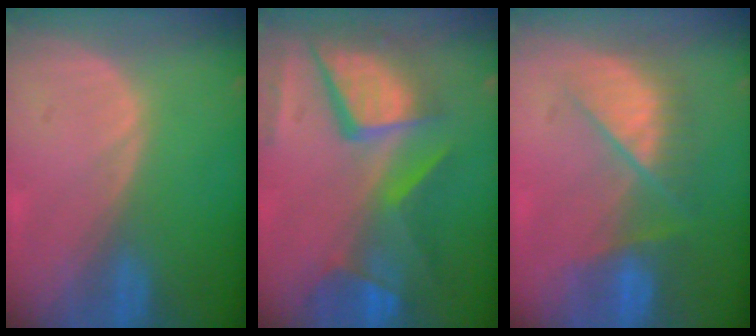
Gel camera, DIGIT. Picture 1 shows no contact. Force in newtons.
{"total": 12.2, "press": 10.0, "slide": 7.0}
{"total": 7.2, "press": 7.2, "slide": 0.5}